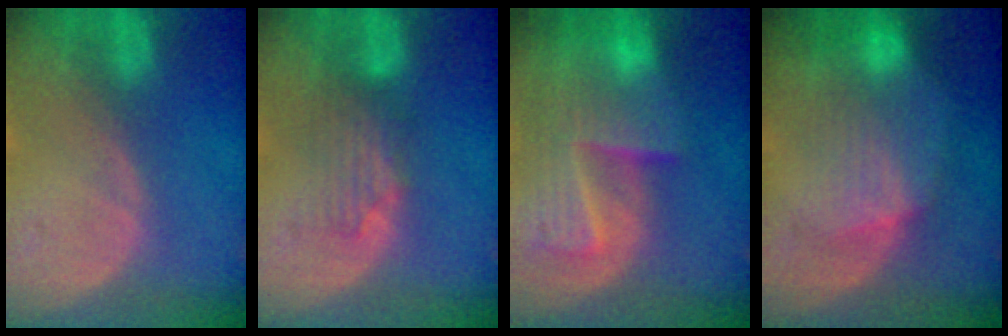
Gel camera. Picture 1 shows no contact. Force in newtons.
{"total": 3.9, "press": 3.7, "slide": 1.0}
{"total": 9.9, "press": 8.5, "slide": 5.0}
{"total": 8.9, "press": 8.0, "slide": 3.9}